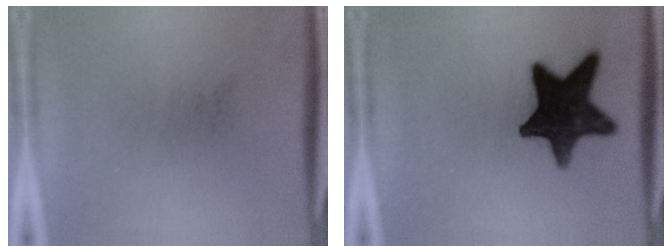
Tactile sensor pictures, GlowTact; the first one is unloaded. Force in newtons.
{"total": 15.5}